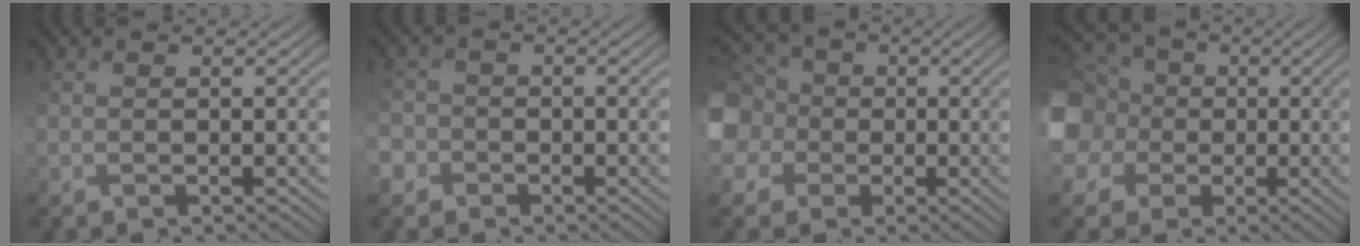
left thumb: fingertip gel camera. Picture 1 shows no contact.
{"total": 3.0, "force": [-1.4, 2.6, 0.4], "torque": [-0.023, 0.003, -0.032]}
{"total": 10.9, "force": [0.5, 10.1, 4.0], "torque": [-0.165, 0.001, -0.014]}
{"total": 13.6, "force": [1.3, 12.5, 5.3], "torque": [-0.207, 0.014, -0.004]}